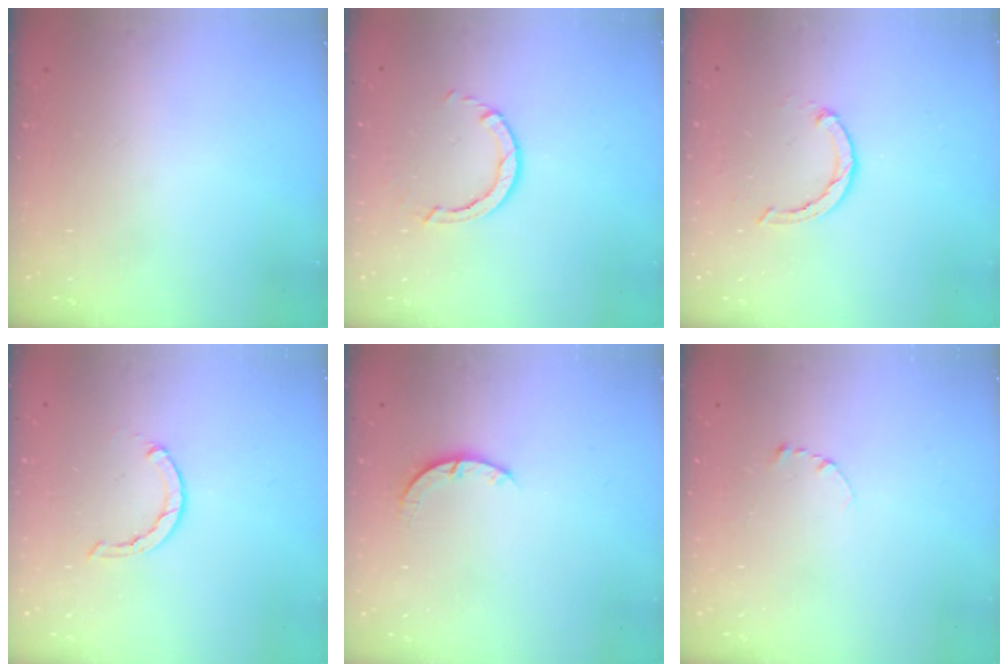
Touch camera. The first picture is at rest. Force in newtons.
{"total": 2.6, "press": 2.6, "slide": 0.3}
{"total": 2.4, "press": 2.4, "slide": 0.4}
{"total": 1.2, "press": 1.2, "slide": 0.2}
{"total": 2.9, "press": 2.9, "slide": 0.4}
{"total": 2.7, "press": 2.7, "slide": 0.3}